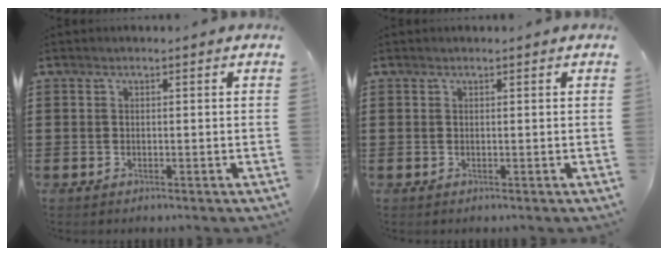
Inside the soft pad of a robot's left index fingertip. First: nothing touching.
{"total": 0.0}